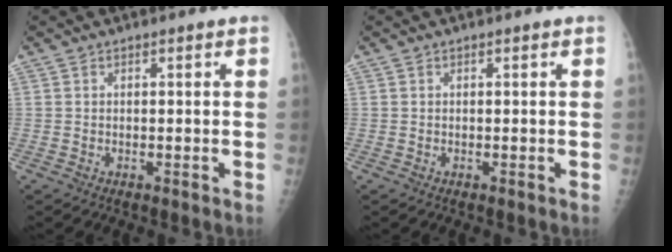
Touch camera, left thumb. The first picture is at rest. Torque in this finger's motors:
{"motor_torque": [0.00, 0.00, -0.01, -0.01, 0.00]}